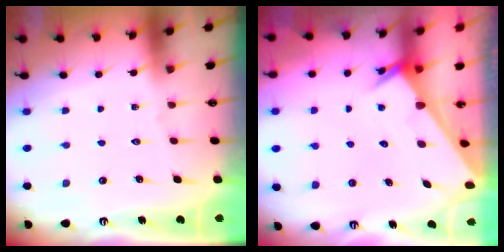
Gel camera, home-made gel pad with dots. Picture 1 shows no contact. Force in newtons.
{"total": 2.0, "press": 2.0, "slide": 0.1}